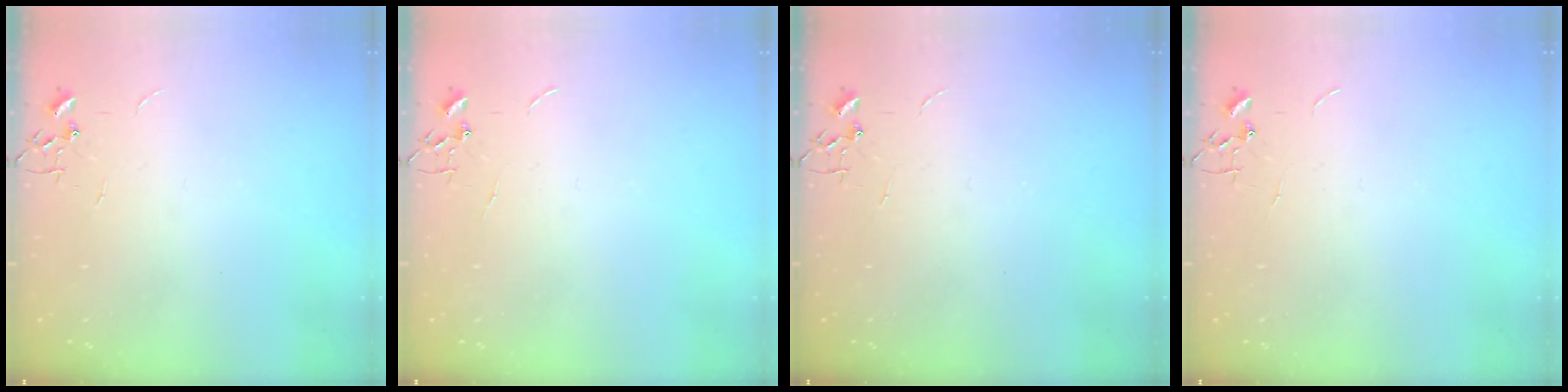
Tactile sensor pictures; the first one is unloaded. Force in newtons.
{"total": 0.0}
{"total": 0.0}
{"total": 0.0}